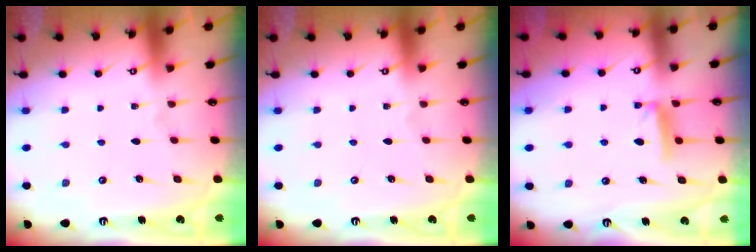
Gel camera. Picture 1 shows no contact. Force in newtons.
{"total": 0.0}
{"total": 6.0, "press": 5.9, "slide": 0.7}